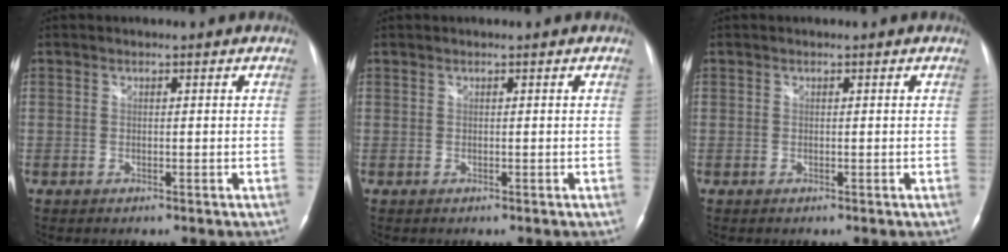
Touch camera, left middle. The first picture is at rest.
{"total": 0.0}
{"total": 0.0}